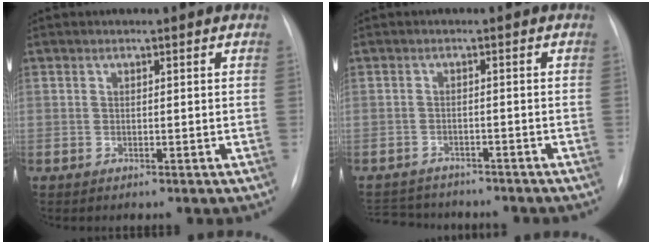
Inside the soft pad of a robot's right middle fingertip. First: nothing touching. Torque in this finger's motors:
{"motor_torque": [0.50, -0.69, 0.00, 0.02]}